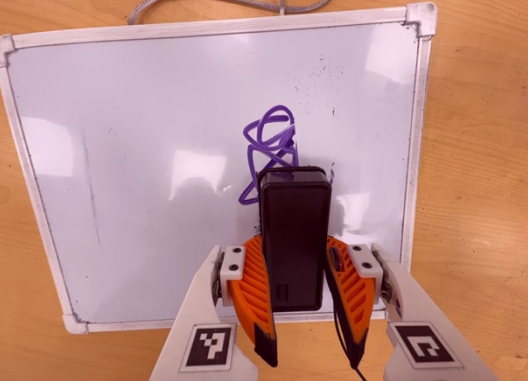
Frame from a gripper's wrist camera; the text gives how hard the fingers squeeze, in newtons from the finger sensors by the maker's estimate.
{"total": 7.1, "left": 6.3, "right": 8.0}